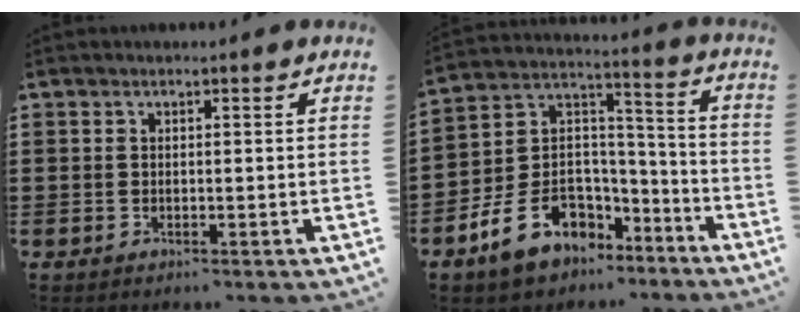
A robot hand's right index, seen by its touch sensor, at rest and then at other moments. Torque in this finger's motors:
{"motor_torque": [1.37, 0.77, 0.58, 0.21]}